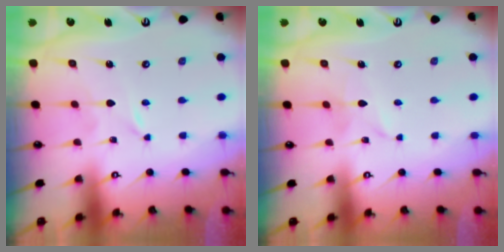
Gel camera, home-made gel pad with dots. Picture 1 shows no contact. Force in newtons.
{"total": 2.1, "press": 2.1, "slide": 0.3}